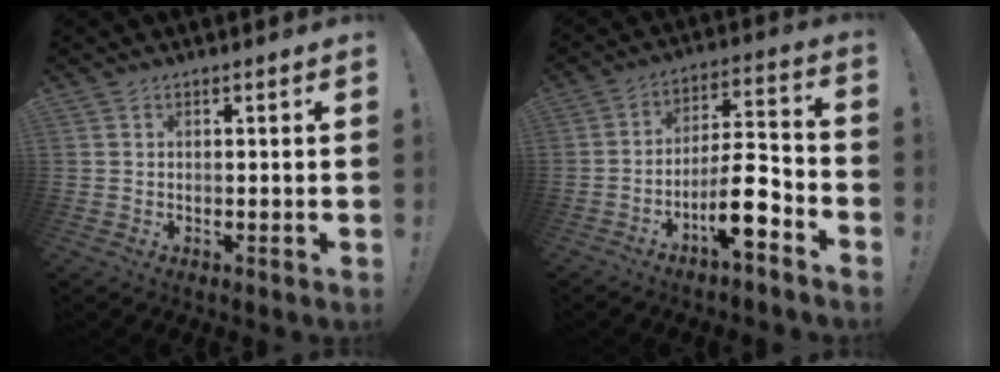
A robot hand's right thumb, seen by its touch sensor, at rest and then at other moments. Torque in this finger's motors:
{"motor_torque": [2.48, 2.52, 1.42, -1.35, 0.63]}